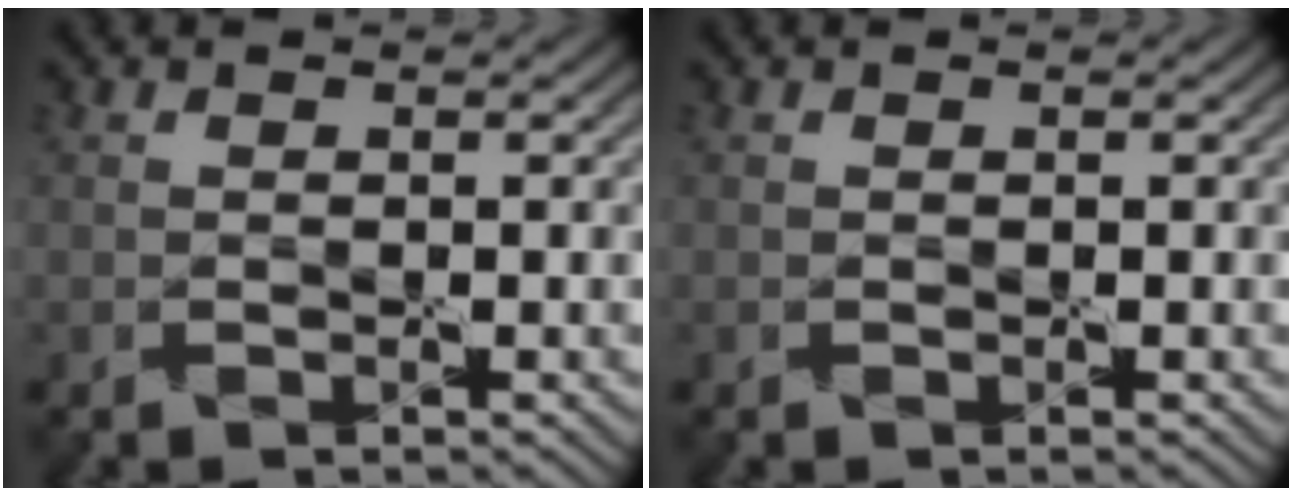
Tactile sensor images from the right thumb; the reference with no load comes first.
{"total": 0.0}